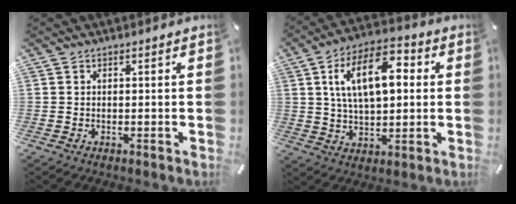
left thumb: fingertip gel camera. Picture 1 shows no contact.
{"total": 15.6, "force": [4.8, 7.9, 12.5], "torque": [-0.216, 0.002, 0.078]}